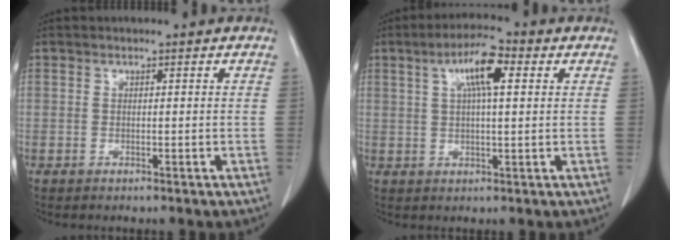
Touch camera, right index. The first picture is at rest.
{"total": 7.2, "force": [2.6, 1.4, 6.6], "torque": [-0.120, 0.015, 0.042]}